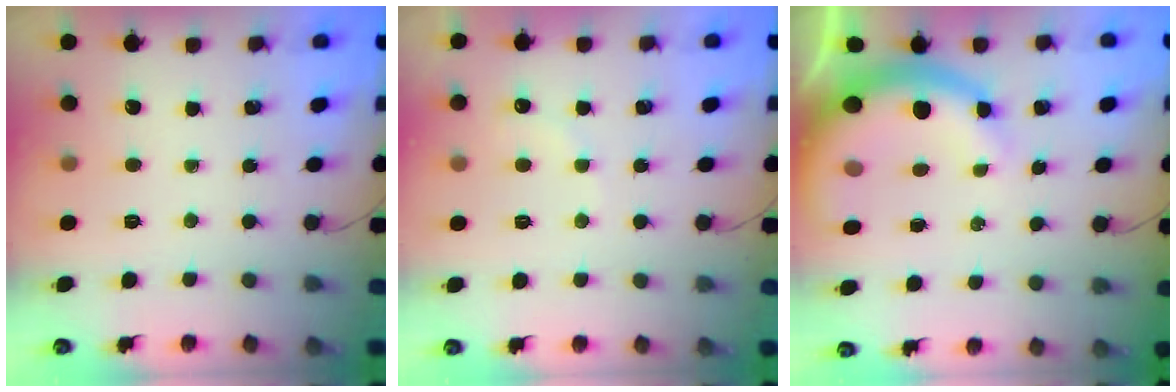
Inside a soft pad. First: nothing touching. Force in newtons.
{"total": 4.7, "press": 4.5, "slide": 1.3}
{"total": 10.0, "press": 9.8, "slide": 2.0}